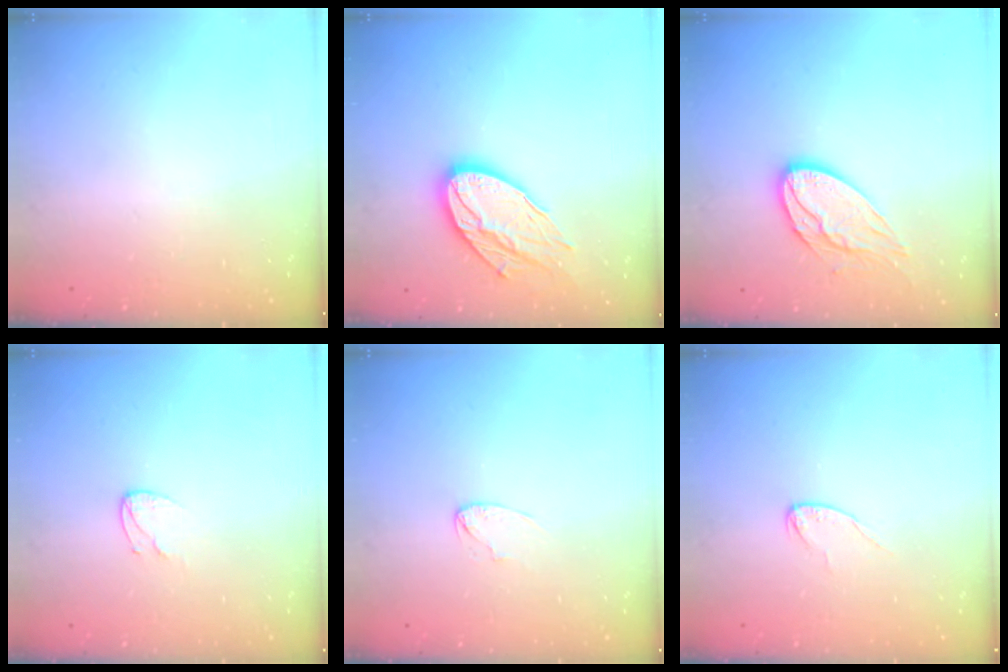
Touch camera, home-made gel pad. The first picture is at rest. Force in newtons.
{"total": 15.8, "press": 15.7, "slide": 1.2}
{"total": 11.8, "press": 11.8, "slide": 0.6}
{"total": 4.9, "press": 4.9, "slide": 0.4}
{"total": 2.6, "press": 2.6, "slide": 0.2}
{"total": 4.5, "press": 4.5, "slide": 0.5}